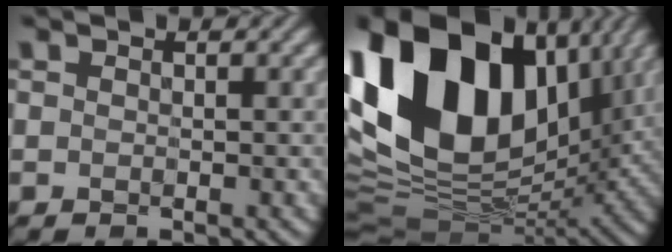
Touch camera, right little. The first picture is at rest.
{"total": 19.2, "force": [5.7, 12.6, 13.3], "torque": [-0.290, 0.030, 0.098]}